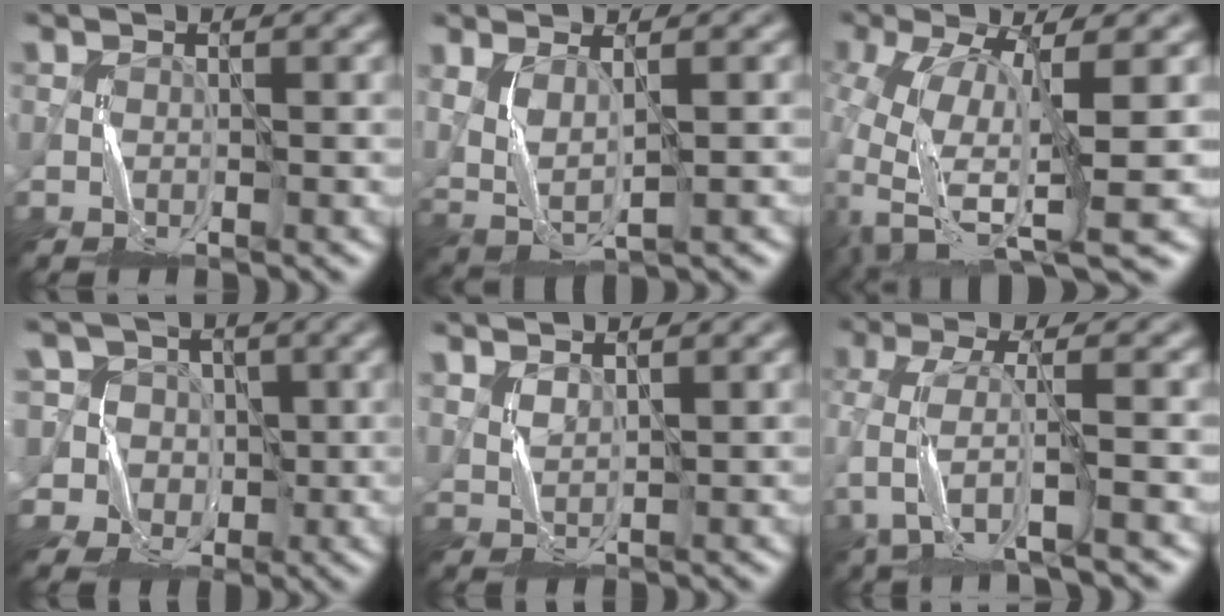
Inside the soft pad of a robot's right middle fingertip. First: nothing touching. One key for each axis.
{"total": 3.3, "fx": 1.1, "fy": 1.1, "fz": 2.9, "tx": -0.071, "ty": -0.008, "tz": 0.034}
{"total": 8.6, "fx": -1.6, "fy": 3.2, "fz": 7.8, "tx": -0.159, "ty": -0.012, "tz": -0.034}
{"total": 8.1, "fx": 2.8, "fy": 7.2, "fz": 2.5, "tx": -0.055, "ty": 0.029, "tz": 0.026}
{"total": 1.7, "fx": 1.5, "fy": 0.5, "fz": 0.6, "tx": -0.017, "ty": 0.000, "tz": 0.034}
{"total": 4.8, "fx": -2.3, "fy": 1.0, "fz": 4.0, "tx": -0.089, "ty": -0.005, "tz": -0.048}